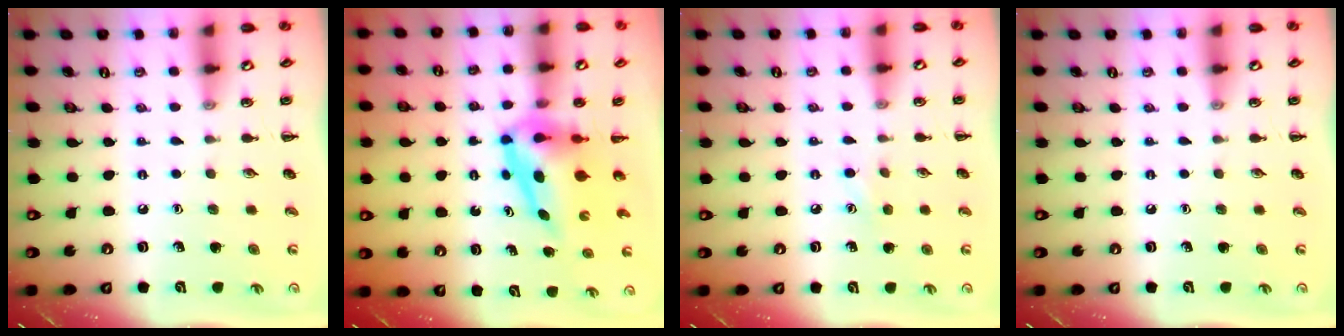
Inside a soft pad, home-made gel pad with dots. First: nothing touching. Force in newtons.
{"total": 6.8, "press": 6.5, "slide": 1.9}
{"total": 2.0, "press": 1.9, "slide": 0.6}
{"total": 0.0}